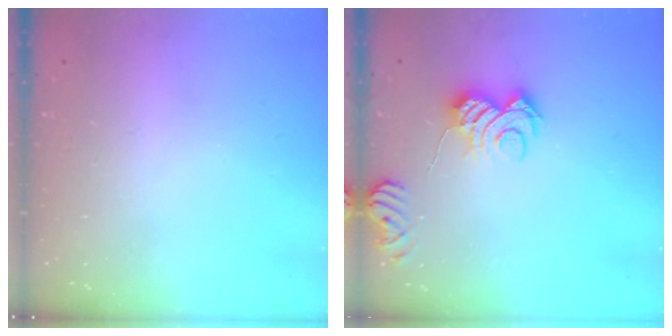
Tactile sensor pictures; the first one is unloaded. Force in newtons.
{"total": 7.7, "press": 7.7, "slide": 0.4}